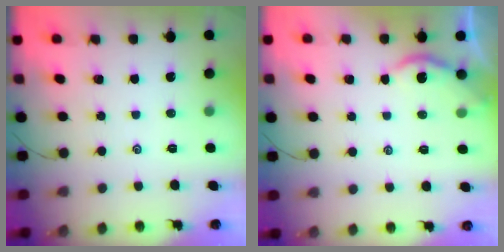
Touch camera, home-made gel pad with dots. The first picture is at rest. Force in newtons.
{"total": 2.7, "press": 2.7, "slide": 0.2}